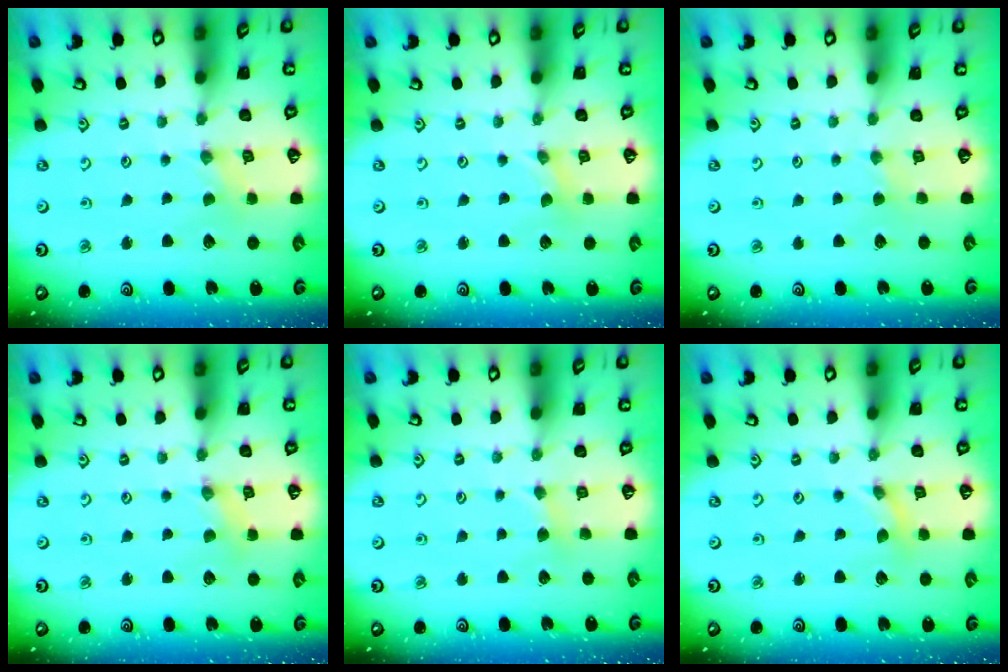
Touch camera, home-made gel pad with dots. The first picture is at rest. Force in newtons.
{"total": 0.0}
{"total": 2.0, "press": 1.9, "slide": 0.3}
{"total": 1.3, "press": 1.2, "slide": 0.3}
{"total": 1.8, "press": 1.8, "slide": 0.3}
{"total": 0.0}